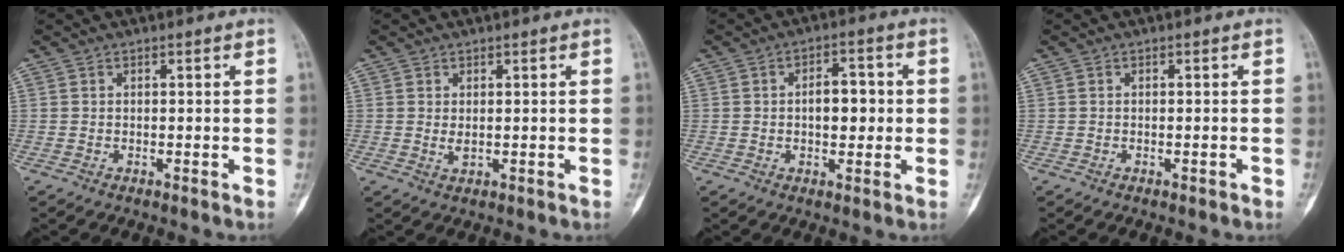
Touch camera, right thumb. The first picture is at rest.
{"total": 1.3, "force": [0.3, 0.6, 1.1], "torque": [-0.018, -0.005, 0.009]}
{"total": 6.5, "force": [0.2, 3.7, 5.3], "torque": [-0.057, 0.012, 0.000]}
{"total": 0.6, "force": [-0.3, 0.2, 0.4], "torque": [-0.010, 0.000, -0.002]}